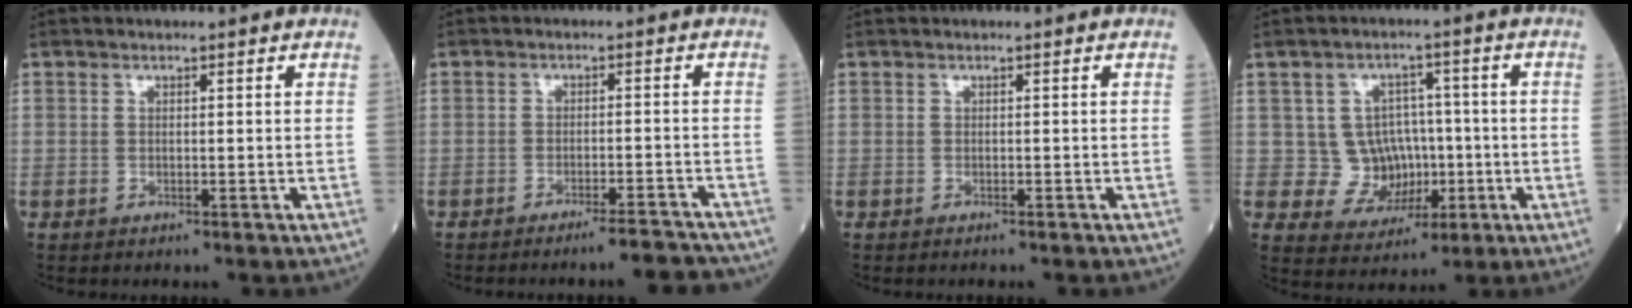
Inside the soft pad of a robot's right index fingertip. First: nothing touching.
{"total": 5.7, "force": [-5.3, 0.3, 2.1], "torque": [-0.009, 0.000, -0.077]}
{"total": 0.6, "force": [-0.5, 0.0, 0.2], "torque": [-0.003, -0.001, -0.009]}
{"total": 7.2, "force": [-0.2, 6.6, 2.8], "torque": [-0.033, 0.018, 0.010]}